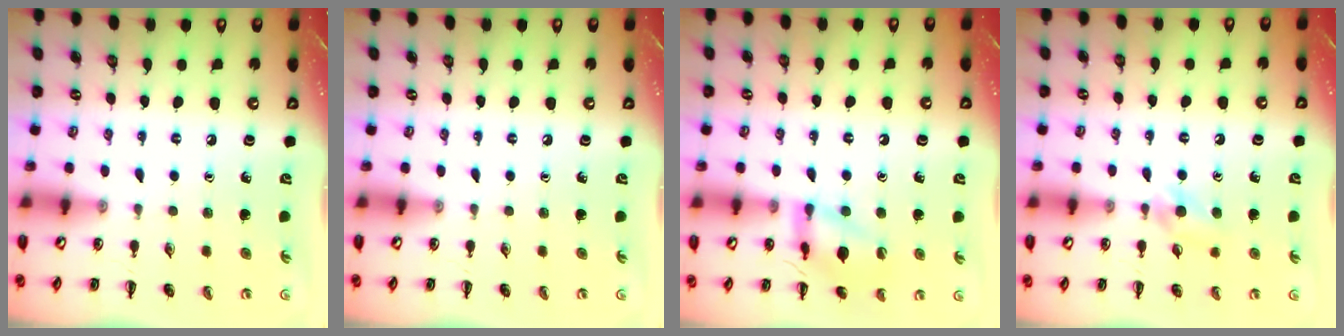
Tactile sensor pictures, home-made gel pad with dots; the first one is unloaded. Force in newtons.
{"total": 0.0}
{"total": 13.8, "press": 13.8, "slide": 1.2}
{"total": 4.6, "press": 4.3, "slide": 1.6}